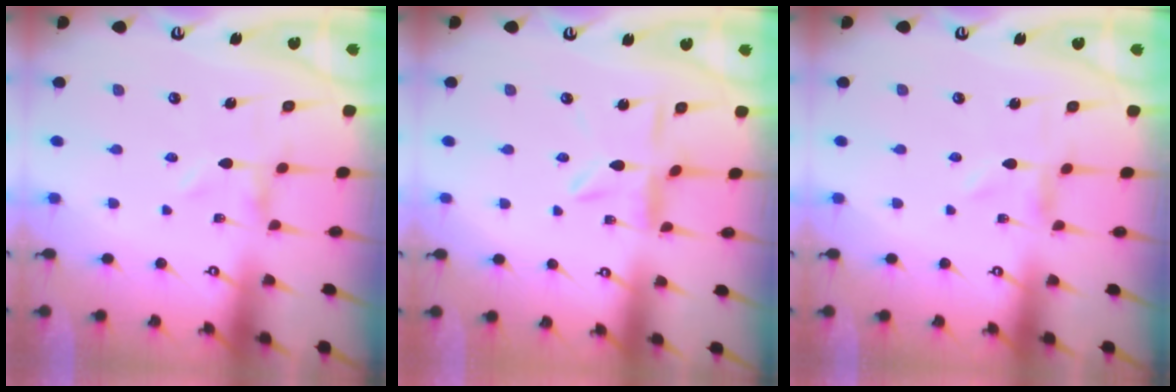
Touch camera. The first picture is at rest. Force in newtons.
{"total": 4.7, "press": 4.7, "slide": 0.4}
{"total": 0.0}